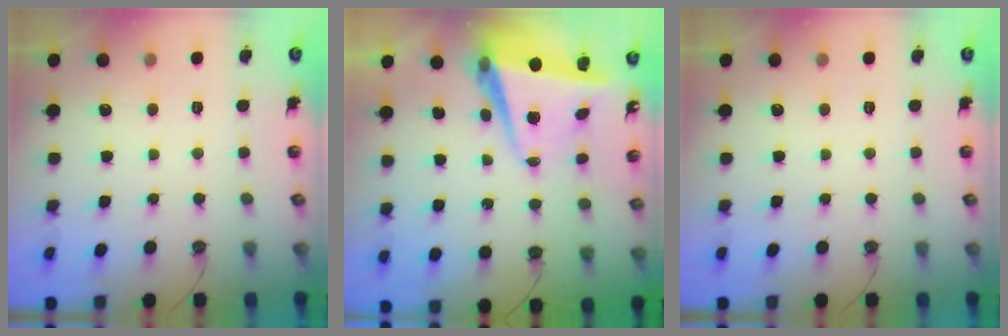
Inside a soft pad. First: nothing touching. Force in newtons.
{"total": 7.3, "press": 7.1, "slide": 1.8}
{"total": 0.0}